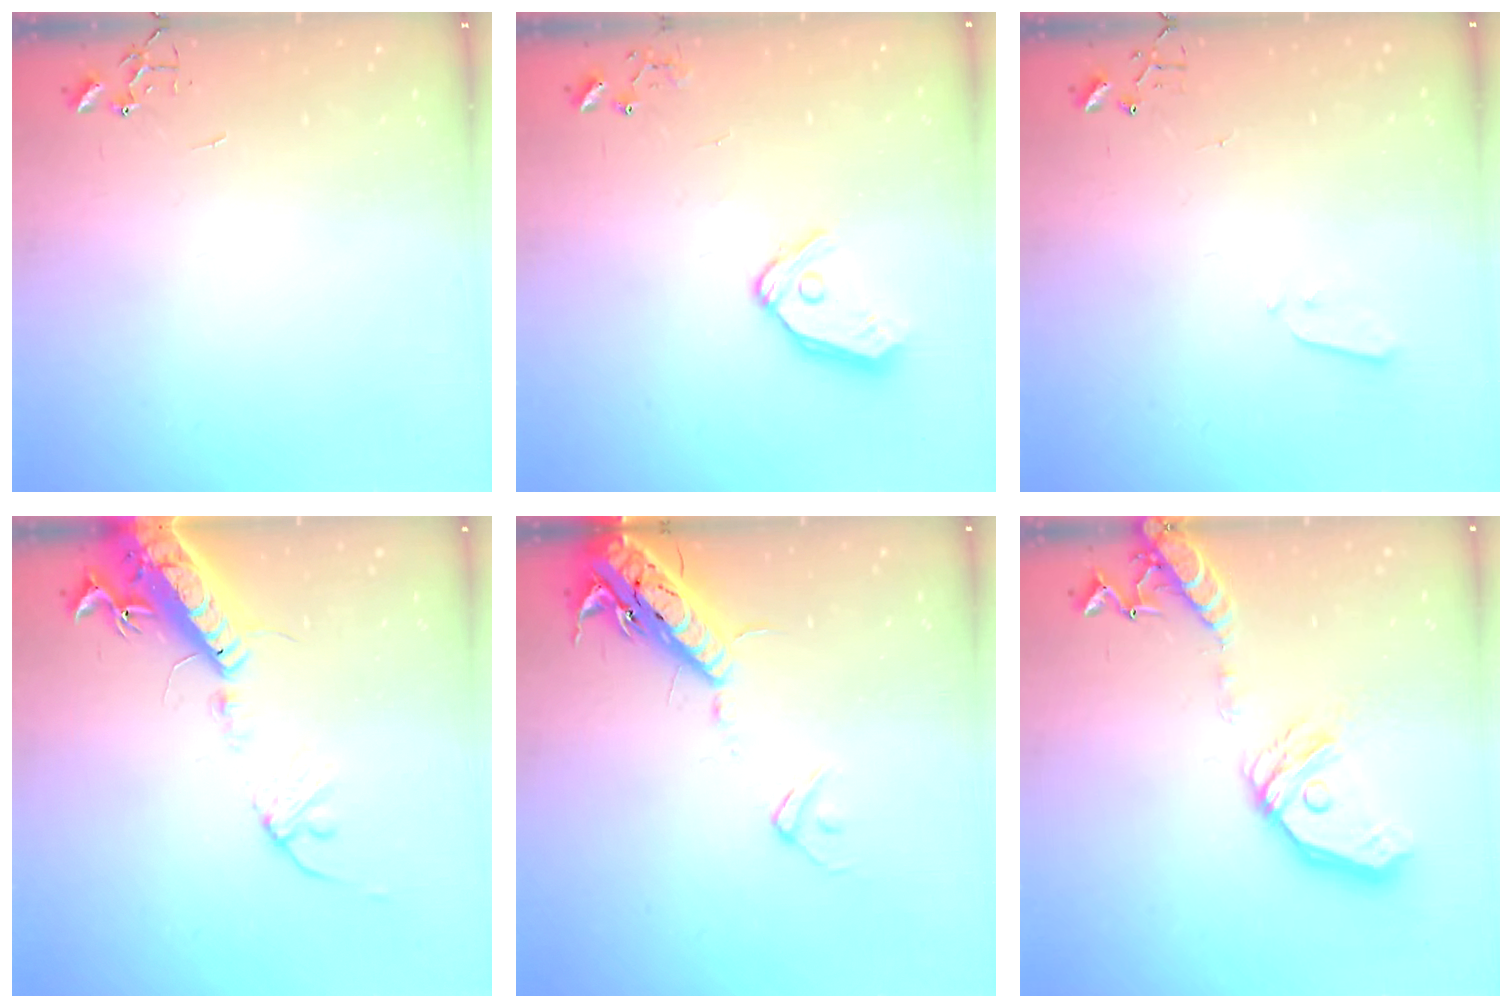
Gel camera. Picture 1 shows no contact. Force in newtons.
{"total": 12.2, "press": 12.1, "slide": 1.5}
{"total": 3.1, "press": 3.0, "slide": 0.9}
{"total": 16.6, "press": 16.2, "slide": 3.8}
{"total": 17.1, "press": 16.7, "slide": 3.7}
{"total": 17.9, "press": 17.7, "slide": 2.6}